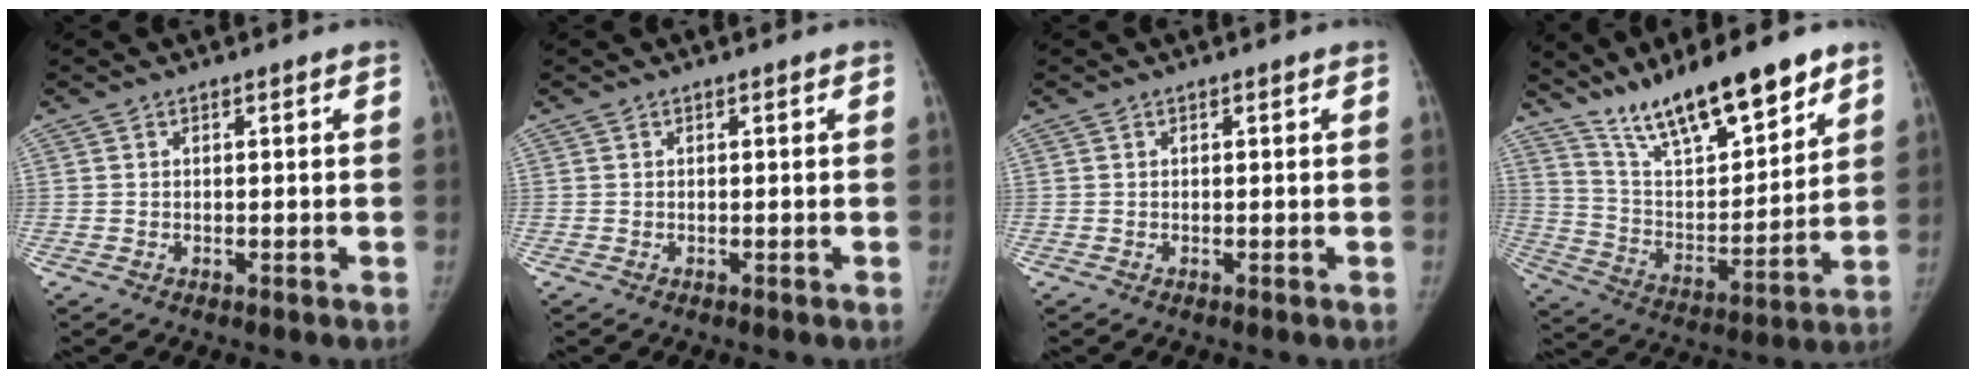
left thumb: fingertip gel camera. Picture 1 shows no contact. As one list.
[{"total": 0.0}, {"total": 0.0}, {"total": 20.0, "force": [14.5, 5.6, 12.6], "torque": [-0.175, -0.069, 0.257]}]